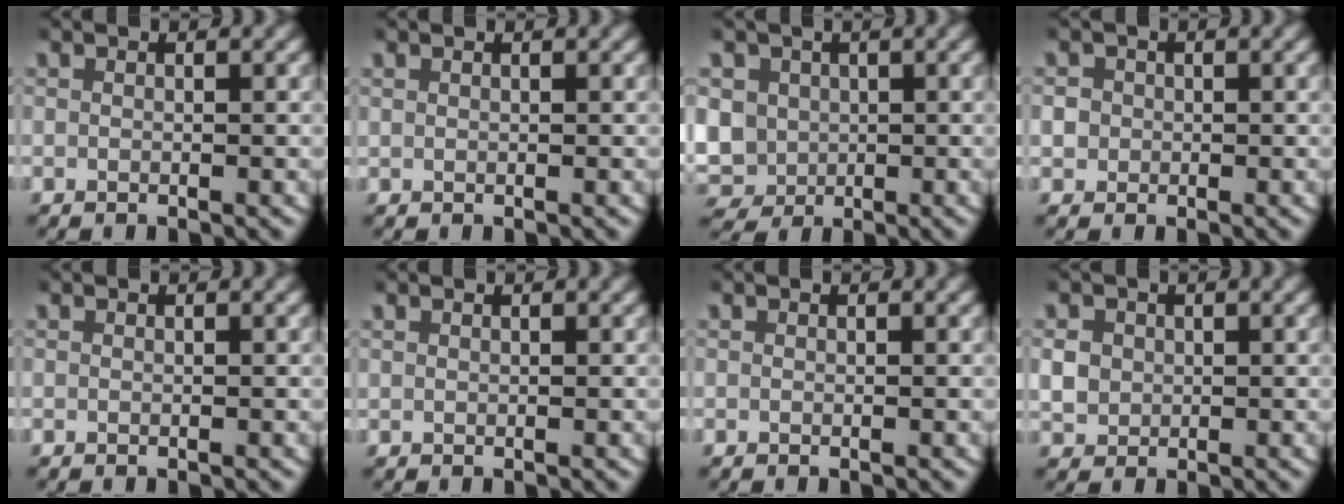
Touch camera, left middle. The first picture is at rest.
{"total": 0.0}
{"total": 10.1, "force": [-1.0, 9.4, 3.3], "torque": [-0.103, -0.040, -0.012]}
{"total": 3.1, "force": [0.1, 3.0, 0.6], "torque": [-0.015, 0.006, -0.008]}
{"total": 0.0}
{"total": 0.0}
{"total": 0.0}
{"total": 2.5, "force": [0.2, 2.4, 1.0], "torque": [-0.027, -0.001, 0.007]}